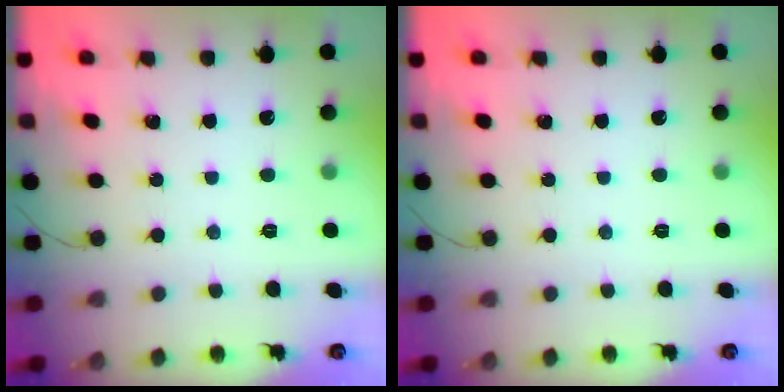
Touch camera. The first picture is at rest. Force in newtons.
{"total": 0.0}